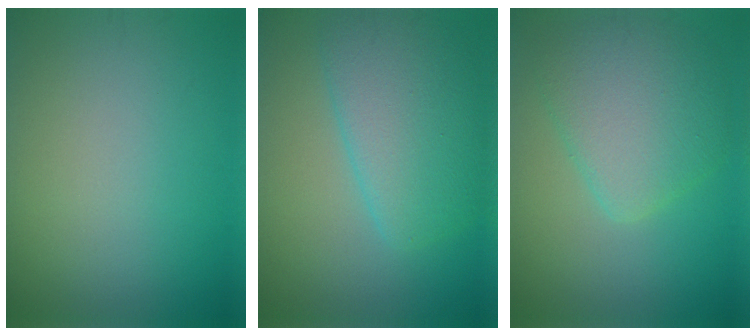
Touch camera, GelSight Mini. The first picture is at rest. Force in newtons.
{"total": 6.2, "press": 6.2, "slide": 0.2}
{"total": 5.7, "press": 5.7, "slide": 0.2}